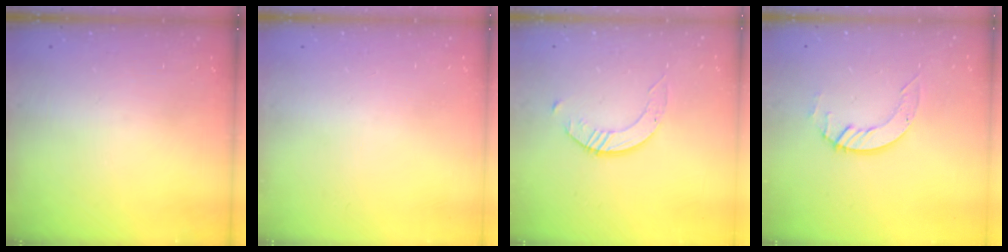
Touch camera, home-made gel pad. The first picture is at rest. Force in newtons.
{"total": 0.0}
{"total": 2.4, "press": 2.4, "slide": 0.3}
{"total": 4.8, "press": 4.8, "slide": 0.3}